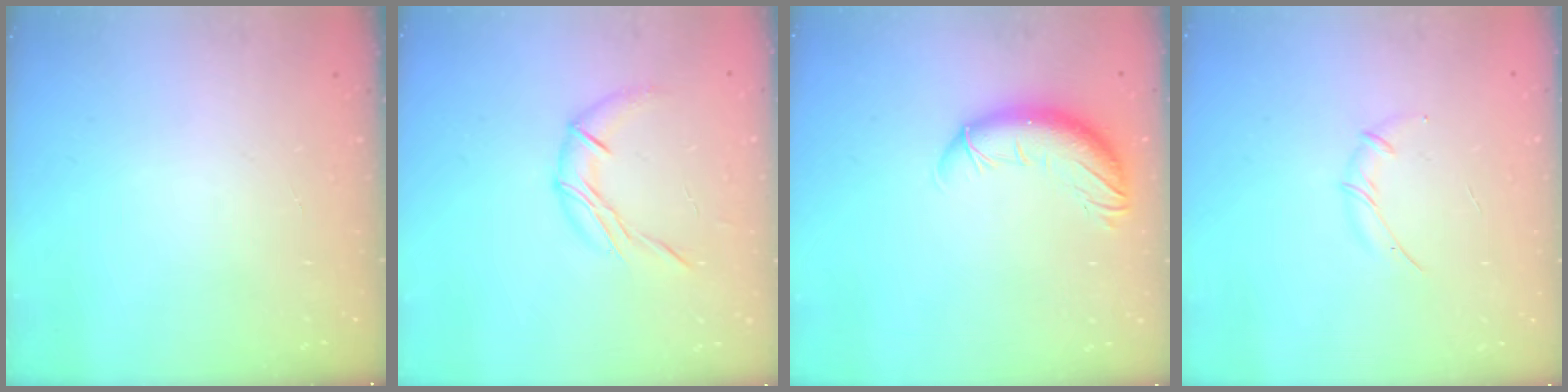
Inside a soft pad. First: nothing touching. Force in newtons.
{"total": 8.4, "press": 8.4, "slide": 0.1}
{"total": 10.8, "press": 10.6, "slide": 1.9}
{"total": 4.4, "press": 4.3, "slide": 0.9}